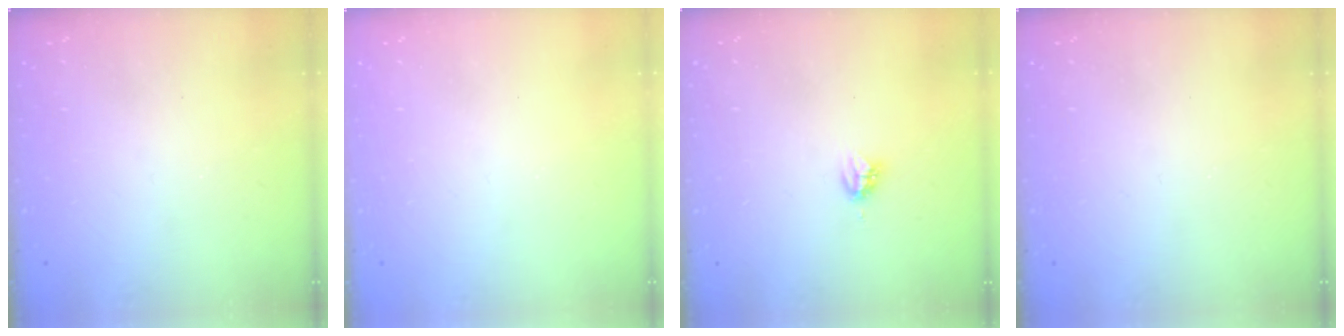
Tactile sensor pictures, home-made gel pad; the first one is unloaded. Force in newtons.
{"total": 0.0}
{"total": 3.9, "press": 3.9, "slide": 0.5}
{"total": 0.0}